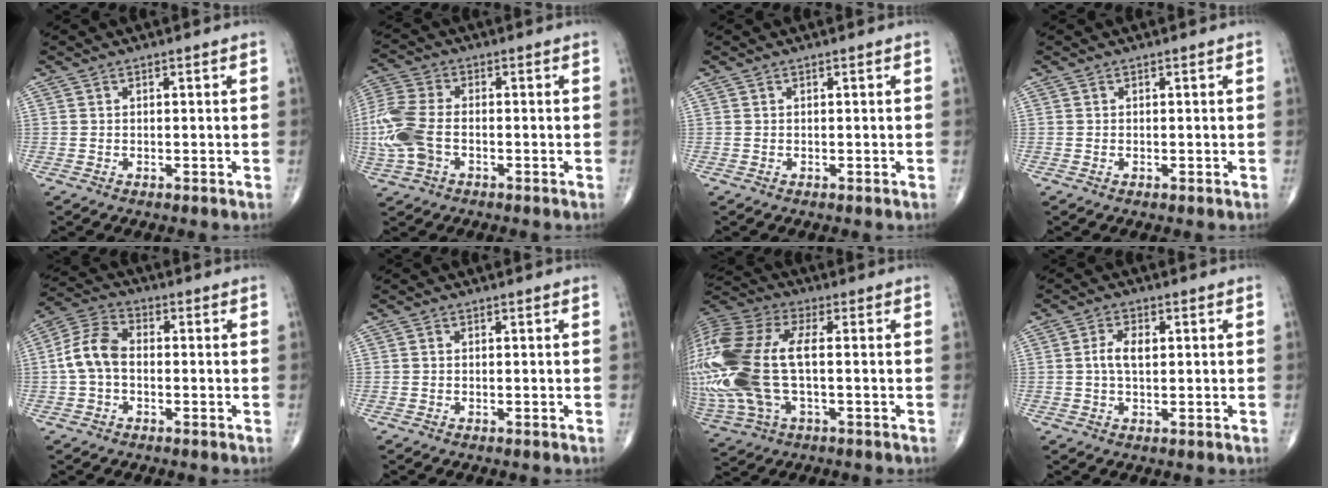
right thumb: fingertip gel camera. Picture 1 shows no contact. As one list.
[{"total": 11.4, "force": [-2.1, 6.7, 8.9], "torque": [-0.232, 0.018, -0.042]}, {"total": 0.0}, {"total": 0.0}, {"total": 7.8, "force": [-0.7, 5.0, 5.9], "torque": [-0.119, 0.025, -0.024]}, {"total": 0.0}, {"total": 25.1, "force": [-0.5, 12.5, 21.8], "torque": [-0.552, 0.015, 0.002]}, {"total": 4.1, "force": [0.5, 2.2, 3.5], "torque": [-0.074, 0.005, 0.007]}]